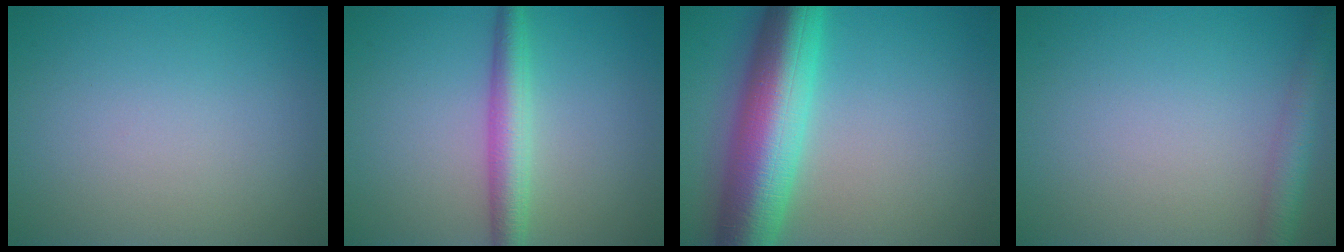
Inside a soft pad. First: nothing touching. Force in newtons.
{"total": 3.7, "press": 3.7, "slide": 0.0}
{"total": 10.9, "press": 10.9, "slide": 0.1}
{"total": 2.8, "press": 2.8, "slide": 0.2}